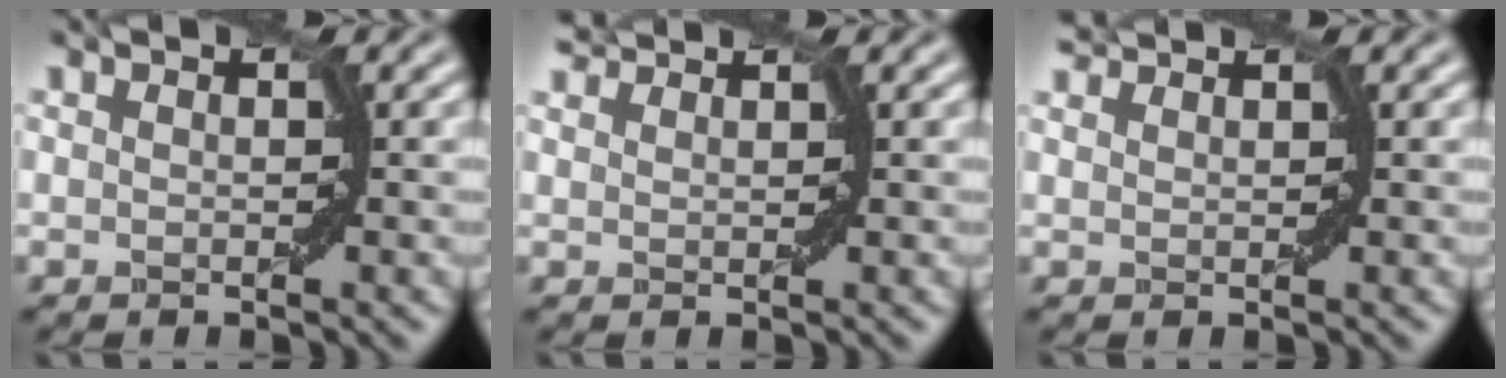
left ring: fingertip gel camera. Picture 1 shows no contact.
{"total": 2.1, "force": [2.1, 0.2, 0.4], "torque": [-0.008, 0.008, 0.037]}
{"total": 1.7, "force": [1.7, 0.1, 0.3], "torque": [-0.007, 0.007, 0.033]}